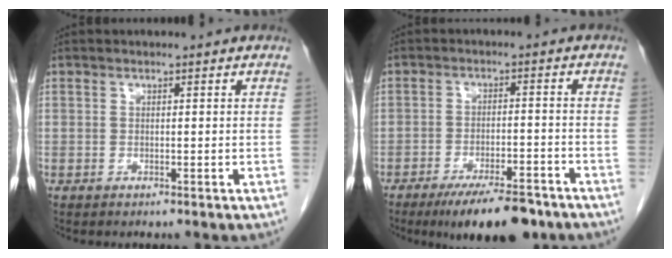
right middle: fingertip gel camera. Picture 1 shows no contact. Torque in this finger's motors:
{"motor_torque": [1.19, -0.95, 0.20, 0.14]}